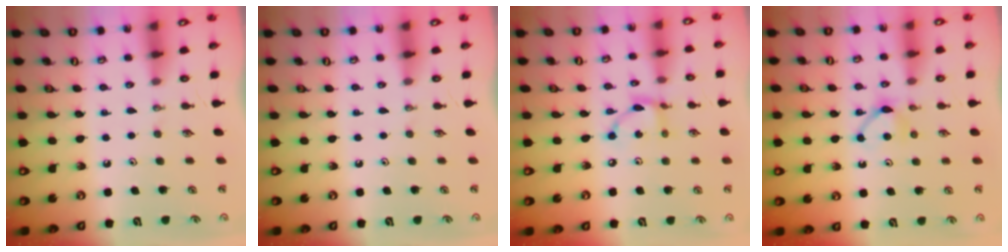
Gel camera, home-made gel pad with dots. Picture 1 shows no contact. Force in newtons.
{"total": 0.0}
{"total": 7.5, "press": 7.5, "slide": 0.2}
{"total": 5.4, "press": 5.3, "slide": 0.7}